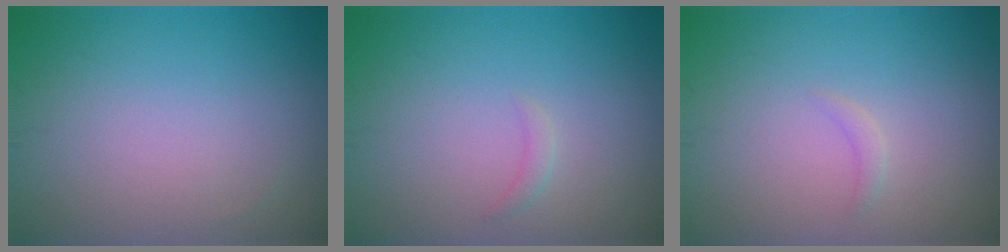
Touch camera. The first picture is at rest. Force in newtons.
{"total": 0.8, "press": 0.8, "slide": 0.1}
{"total": 0.8, "press": 0.7, "slide": 0.2}